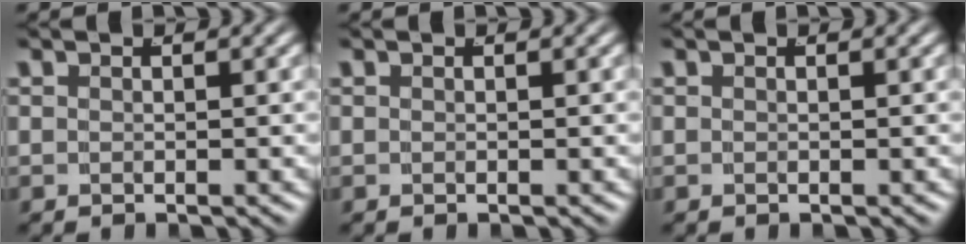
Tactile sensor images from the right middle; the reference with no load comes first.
{"total": 0.0}
{"total": 0.0}